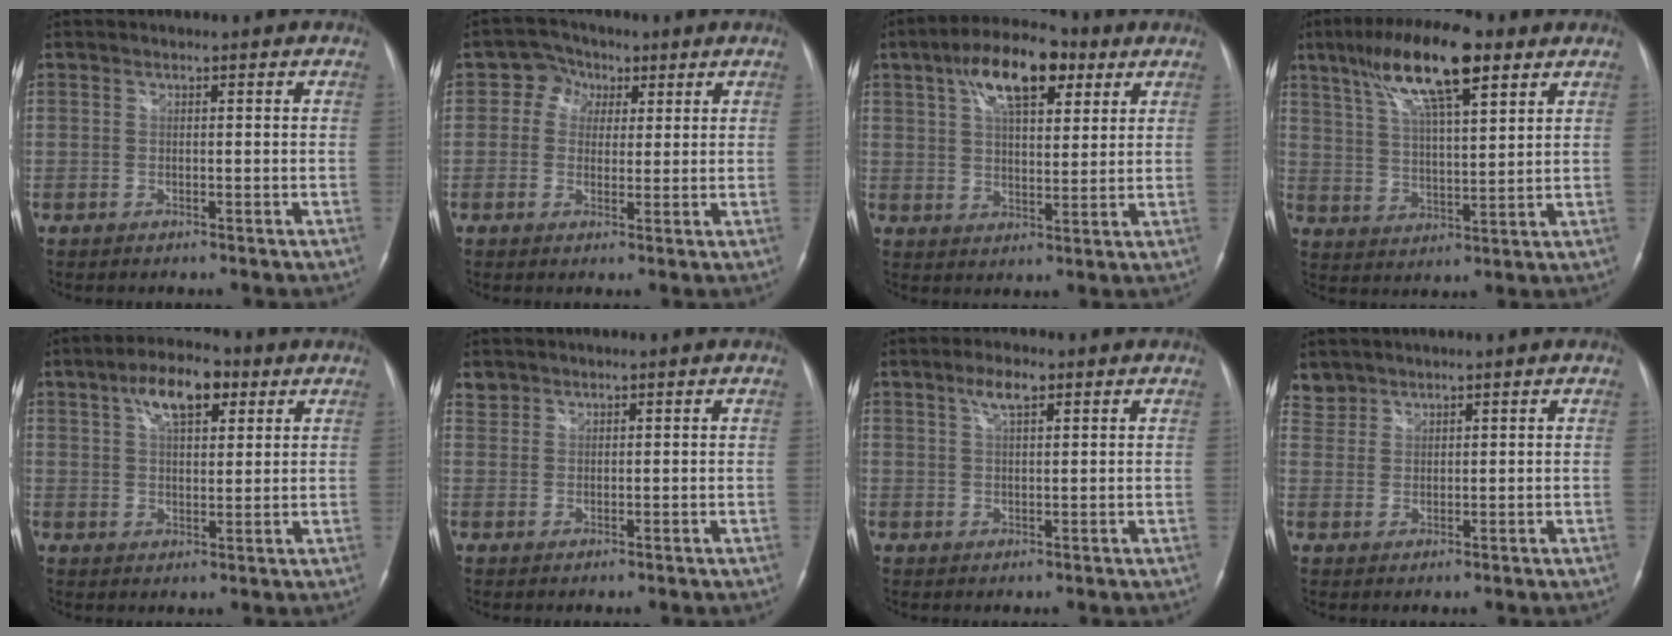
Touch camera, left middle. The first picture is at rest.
{"total": 4.8, "force": [1.6, 4.2, 1.7], "torque": [-0.029, 0.021, 0.027]}
{"total": 12.5, "force": [6.2, 5.0, 9.6], "torque": [-0.168, 0.028, 0.103]}
{"total": 14.6, "force": [8.5, 3.3, 11.3], "torque": [-0.210, 0.022, 0.151]}
{"total": 8.4, "force": [4.2, 3.6, 6.4], "torque": [-0.113, 0.019, 0.070]}
{"total": 1.8, "force": [1.4, 1.1, -0.2], "torque": [0.009, 0.010, 0.024]}
{"total": 3.5, "force": [2.1, 1.1, 2.6], "torque": [-0.055, 0.006, 0.040]}
{"total": 3.0, "force": [2.5, 1.5, -0.5], "torque": [0.017, 0.009, 0.050]}